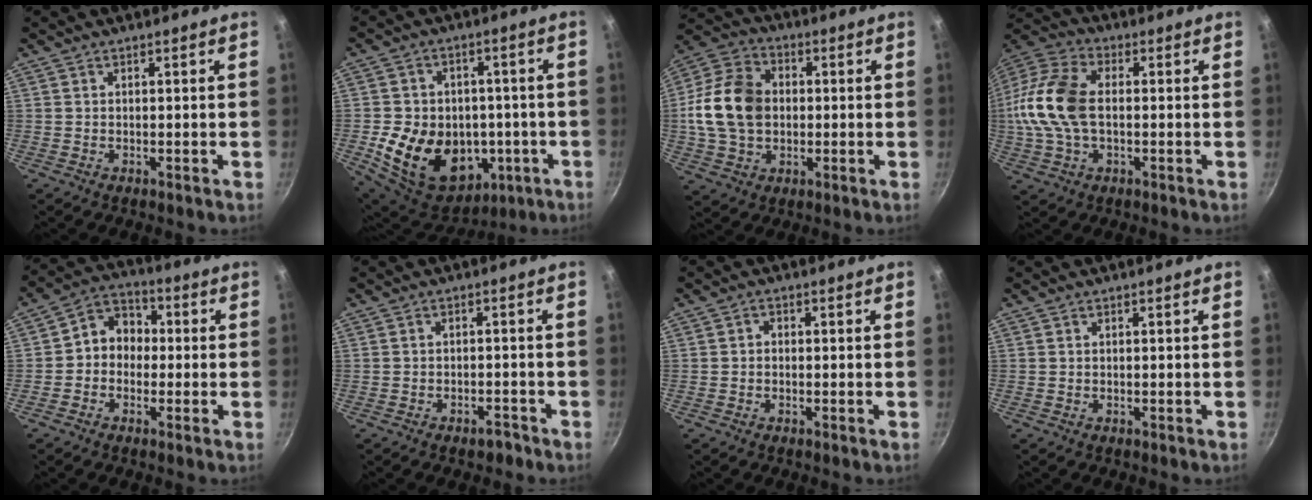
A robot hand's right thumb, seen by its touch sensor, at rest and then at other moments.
{"total": 20.4, "force": [-4.0, 15.7, 12.4], "torque": [-0.197, 0.022, -0.040]}
{"total": 15.5, "force": [0.3, 11.5, 10.4], "torque": [-0.177, 0.021, -0.004]}
{"total": 15.4, "force": [-0.2, 9.3, 12.2], "torque": [-0.240, 0.031, -0.019]}
{"total": 7.5, "force": [-0.5, 6.4, 3.8], "torque": [-0.023, 0.027, -0.032]}
{"total": 2.6, "force": [-1.9, 1.3, 1.2], "torque": [-0.008, 0.024, -0.018]}
{"total": 1.1, "force": [-0.4, 0.9, 0.5], "torque": [-0.008, 0.005, -0.009]}
{"total": 0.0}